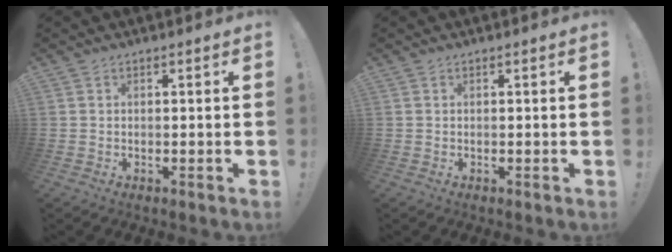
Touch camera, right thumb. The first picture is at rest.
{"total": 0.0}